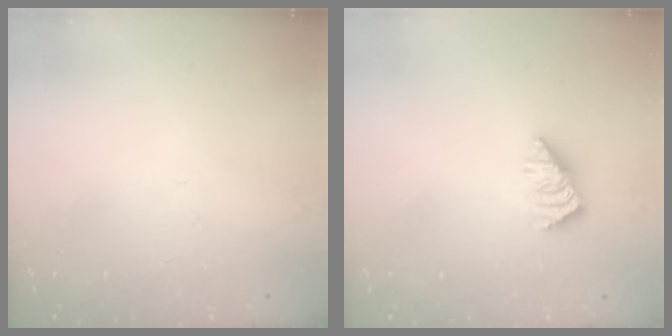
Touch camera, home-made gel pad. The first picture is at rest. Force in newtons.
{"total": 1.5, "press": 1.5, "slide": 0.3}